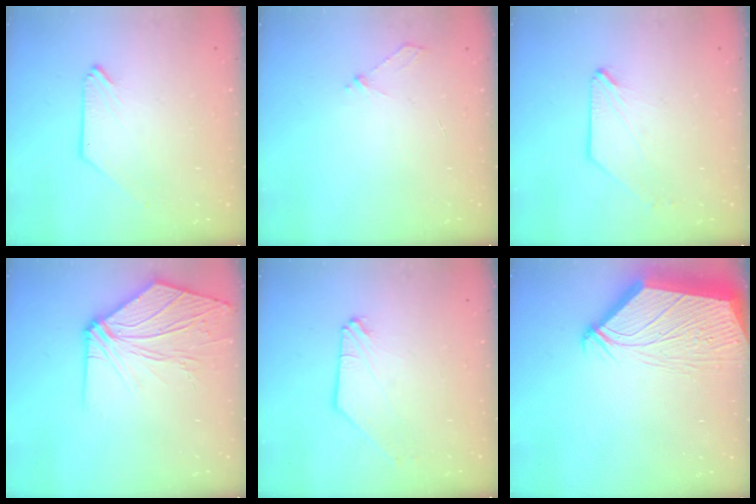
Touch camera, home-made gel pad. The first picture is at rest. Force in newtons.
{"total": 3.0, "press": 2.9, "slide": 0.4}
{"total": 0.0}
{"total": 10.6, "press": 10.6, "slide": 0.7}
{"total": 0.0}
{"total": 8.2, "press": 8.1, "slide": 1.0}